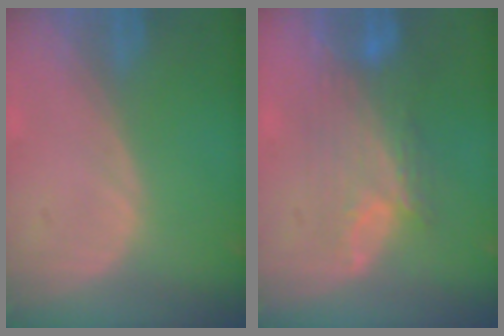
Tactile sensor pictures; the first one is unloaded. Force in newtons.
{"total": 8.6, "press": 7.8, "slide": 3.6}